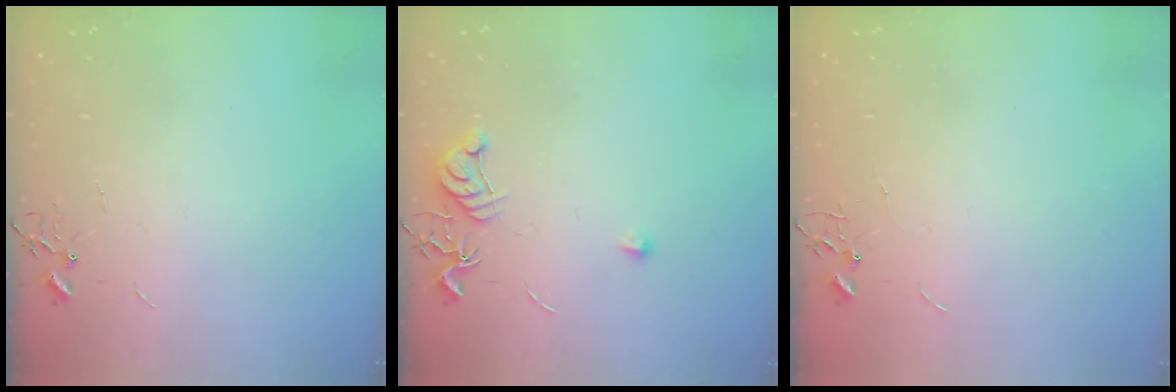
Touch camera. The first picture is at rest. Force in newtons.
{"total": 8.1, "press": 8.1, "slide": 0.4}
{"total": 0.0}